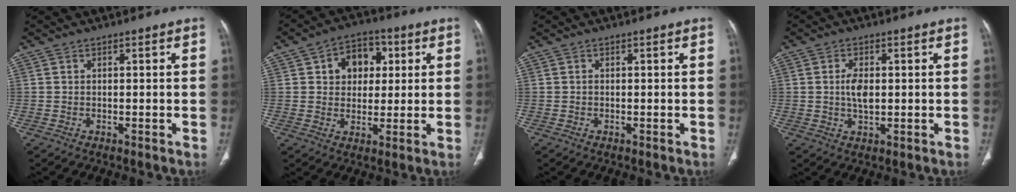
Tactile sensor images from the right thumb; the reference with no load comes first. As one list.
[{"total": 9.4, "force": [2.7, 7.1, 5.5], "torque": [-0.037, 0.001, 0.039]}, {"total": 0.0}, {"total": 4.1, "force": [0.3, 2.1, 3.5], "torque": [-0.066, -0.002, 0.007]}]